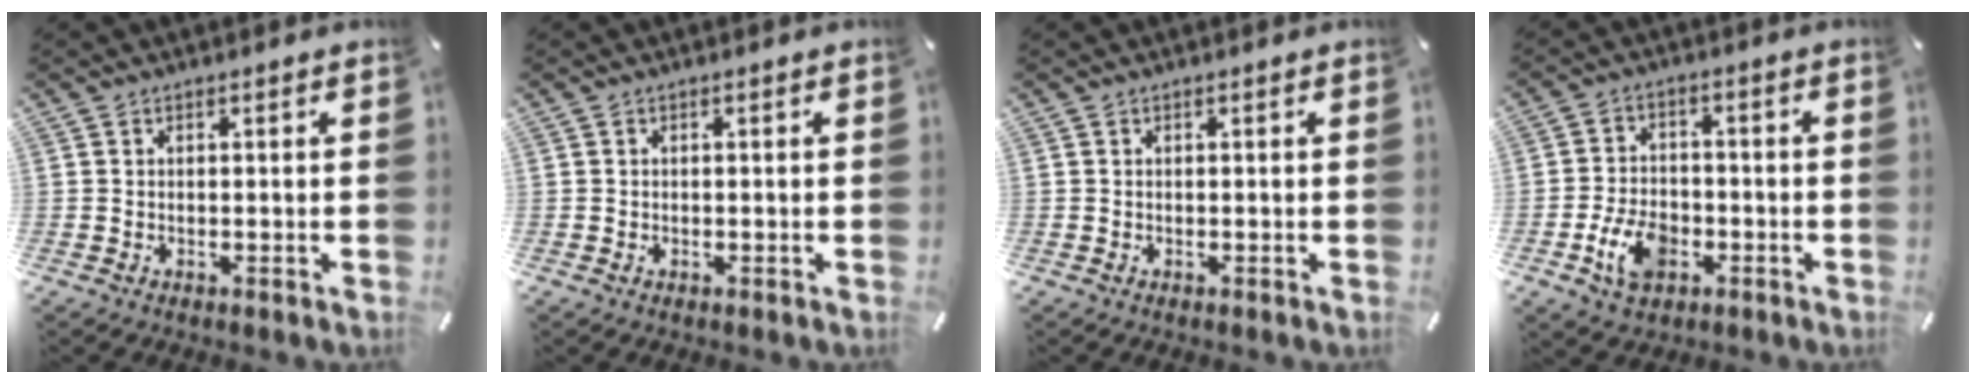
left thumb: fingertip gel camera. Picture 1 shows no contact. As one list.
[{"total": 0.0}, {"total": 0.0}, {"total": 9.0, "force": [-3.5, 6.1, 5.7], "torque": [-0.119, 0.015, -0.059]}]